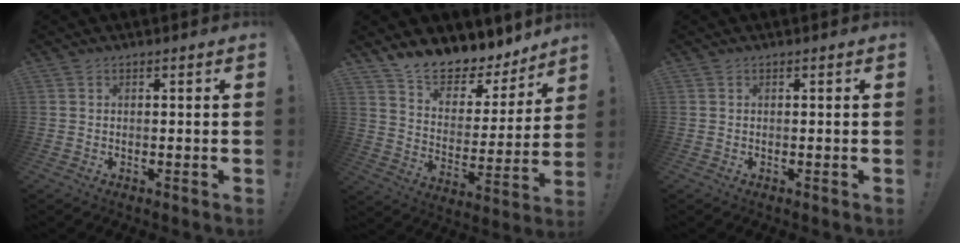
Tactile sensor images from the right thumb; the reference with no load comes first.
{"total": 11.2, "force": [10.2, 3.4, 3.2], "torque": [-0.063, -0.093, 0.179]}
{"total": 0.0}